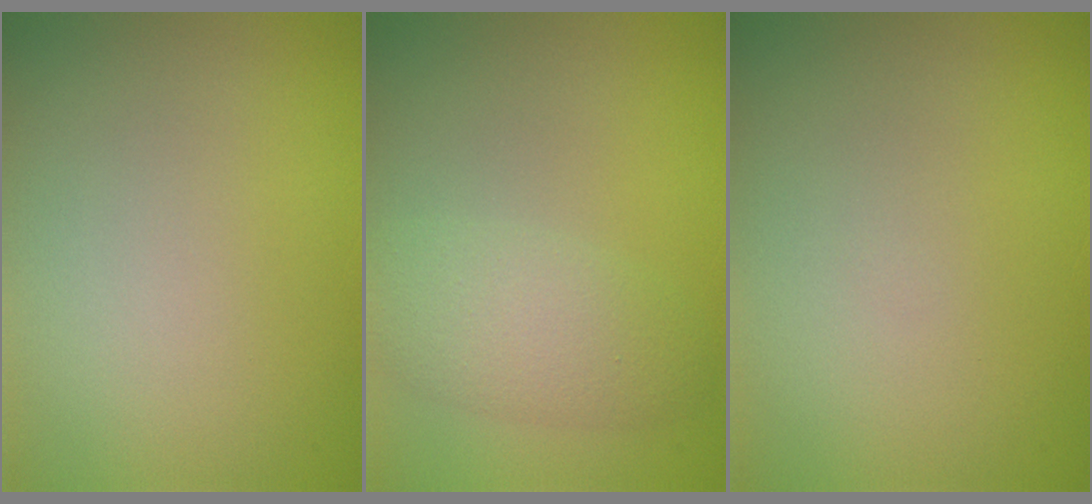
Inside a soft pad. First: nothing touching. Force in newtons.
{"total": 3.4, "press": 3.4, "slide": 0.1}
{"total": 0.0}